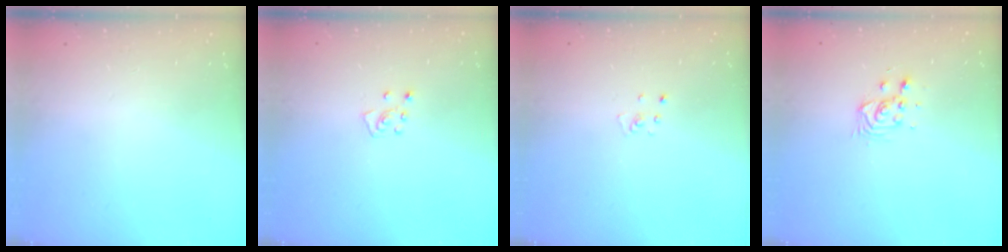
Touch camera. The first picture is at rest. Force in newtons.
{"total": 5.4, "press": 5.4, "slide": 0.6}
{"total": 2.6, "press": 2.6, "slide": 0.3}
{"total": 3.9, "press": 3.8, "slide": 0.6}